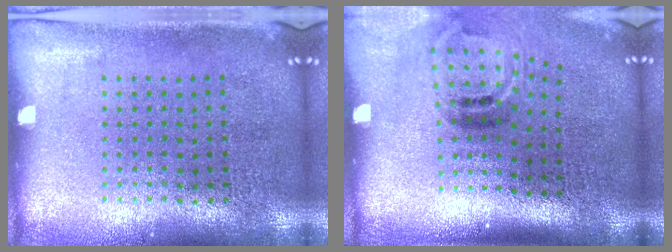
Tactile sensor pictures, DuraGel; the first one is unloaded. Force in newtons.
{"total": 2.1, "press": 1.3, "slide": 1.7}